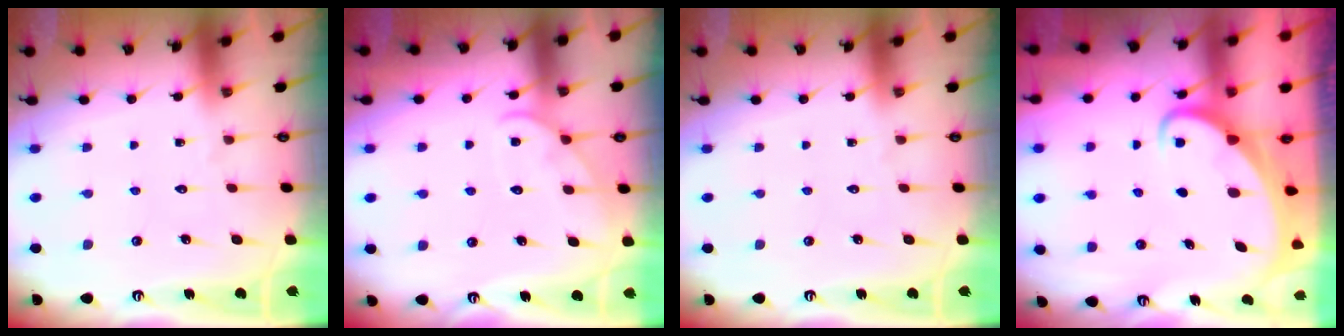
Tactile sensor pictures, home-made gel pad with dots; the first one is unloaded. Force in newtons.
{"total": 6.5, "press": 6.4, "slide": 0.8}
{"total": 0.0}
{"total": 2.7, "press": 2.7, "slide": 0.2}